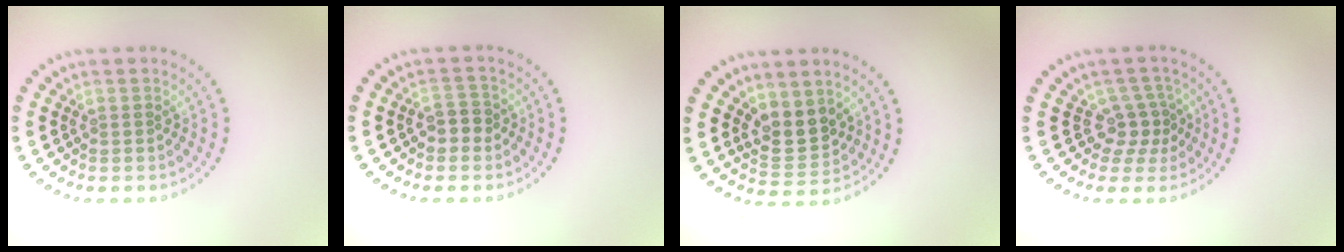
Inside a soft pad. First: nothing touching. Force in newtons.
{"total": 1.8, "press": 1.6, "slide": 0.7}
{"total": 3.0, "press": 2.7, "slide": 1.2}
{"total": 2.5, "press": 1.7, "slide": 1.8}